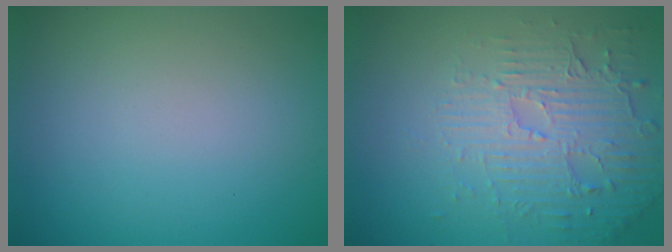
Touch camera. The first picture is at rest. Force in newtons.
{"total": 5.5, "press": 3.5, "slide": 4.2}